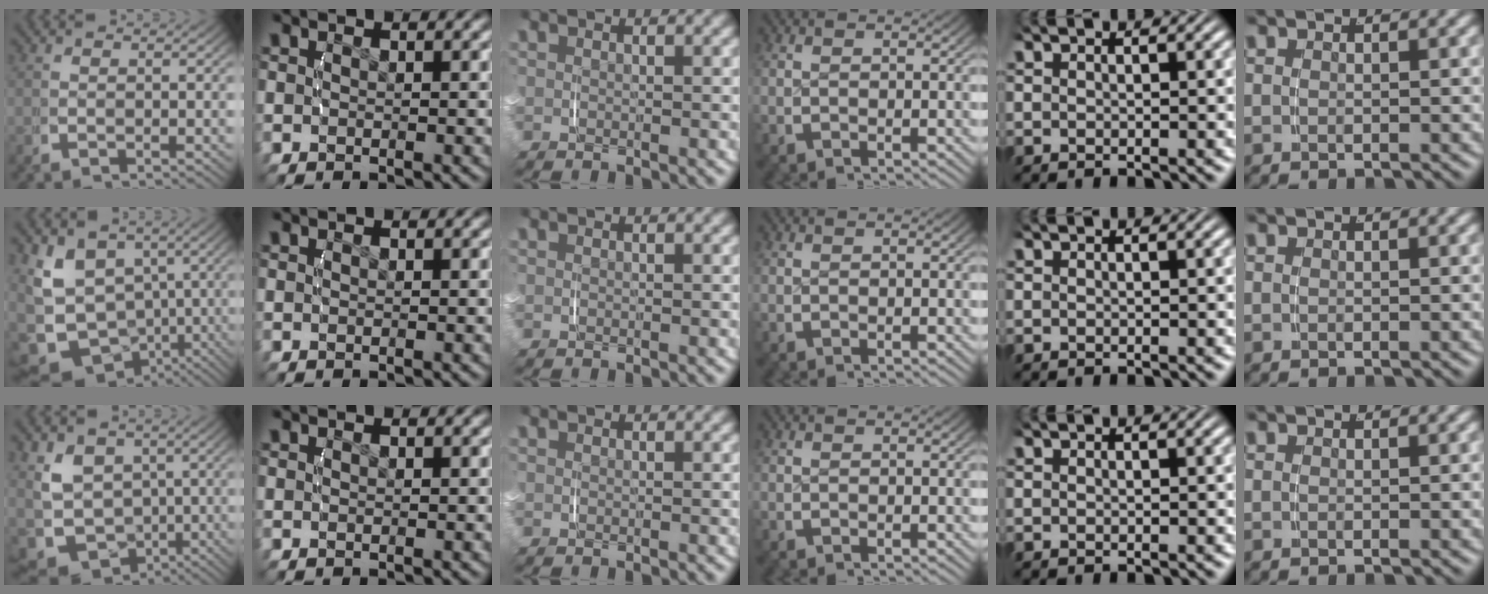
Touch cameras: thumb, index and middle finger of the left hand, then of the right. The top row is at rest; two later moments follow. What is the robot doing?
{"motion": "lift_and_place", "object": "backpack"}